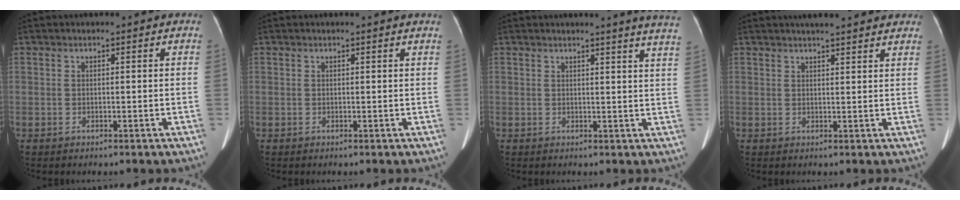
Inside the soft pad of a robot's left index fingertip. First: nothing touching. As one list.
[{"total": 0.9, "force": [0.8, -0.1, 0.3], "torque": [-0.014, -0.002, 0.011]}, {"total": 8.5, "force": [7.7, -1.2, 3.6], "torque": [-0.036, -0.041, 0.059]}, {"total": 12.2, "force": [10.7, 2.0, 5.6], "torque": [-0.067, 0.026, 0.123]}]